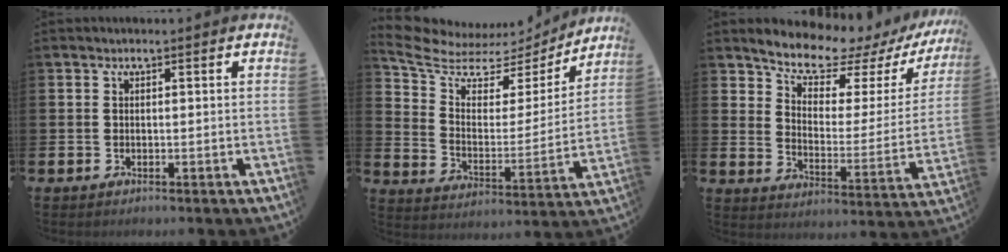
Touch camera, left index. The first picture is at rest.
{"total": 7.4, "force": [6.2, 3.5, 1.8], "torque": [-0.076, -0.046, 0.105]}
{"total": 8.1, "force": [7.4, 2.1, 2.3], "torque": [-0.068, -0.063, 0.124]}